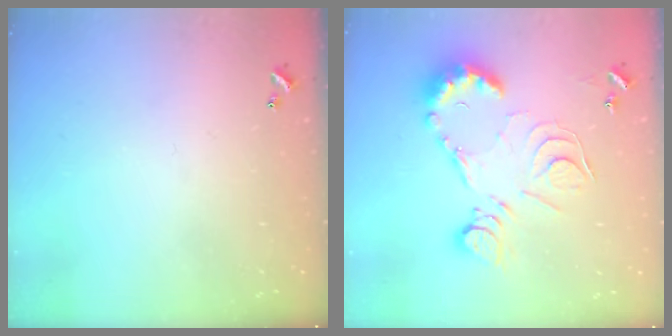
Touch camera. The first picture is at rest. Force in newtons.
{"total": 14.1, "press": 14.1, "slide": 1.0}